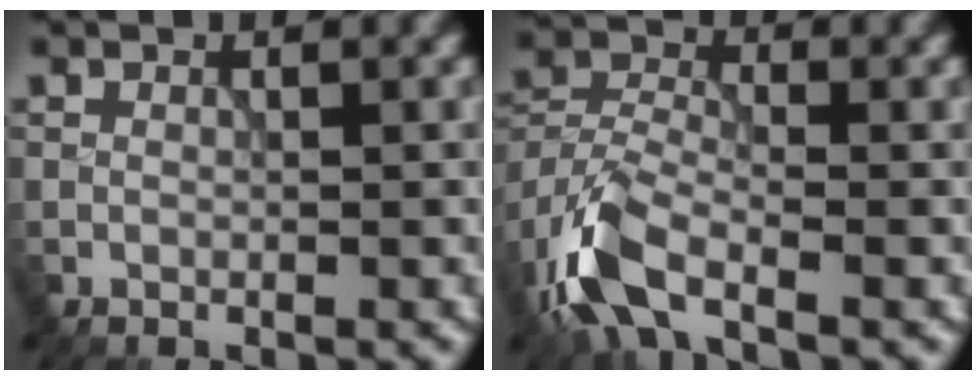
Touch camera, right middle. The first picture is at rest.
{"total": 6.8, "force": [-4.0, 3.0, 4.6], "torque": [-0.099, -0.003, -0.093]}